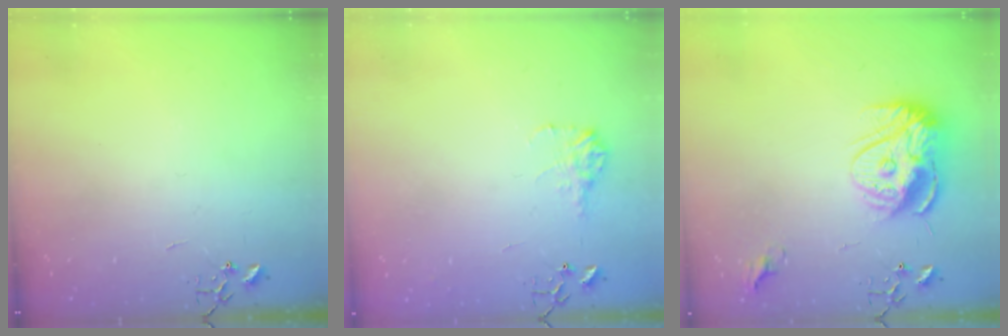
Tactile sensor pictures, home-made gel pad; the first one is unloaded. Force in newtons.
{"total": 9.3, "press": 9.3, "slide": 0.3}
{"total": 15.6, "press": 15.6, "slide": 1.3}